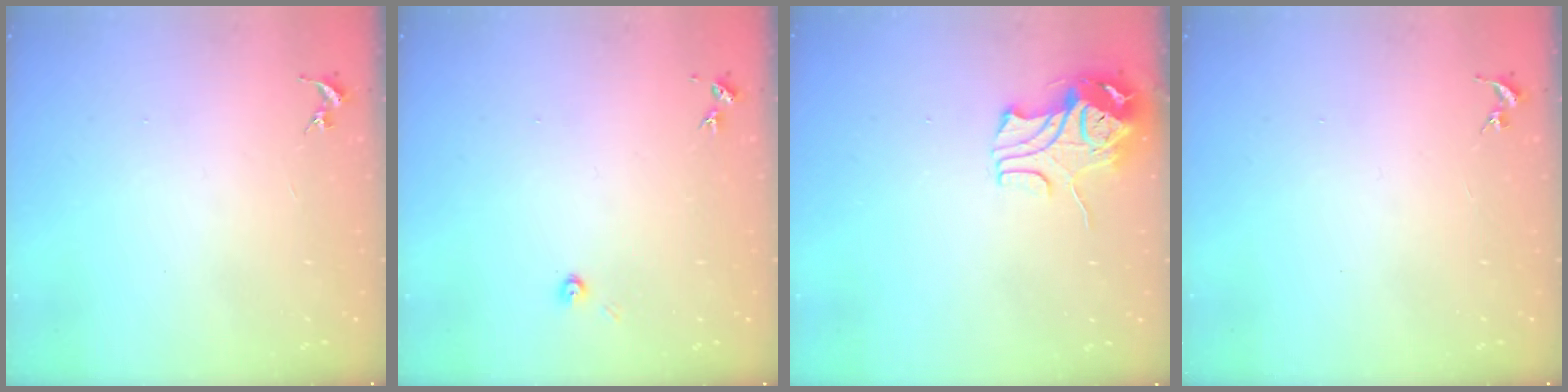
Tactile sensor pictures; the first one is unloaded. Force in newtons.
{"total": 4.3, "press": 4.2, "slide": 0.6}
{"total": 10.6, "press": 10.5, "slide": 1.6}
{"total": 0.0}